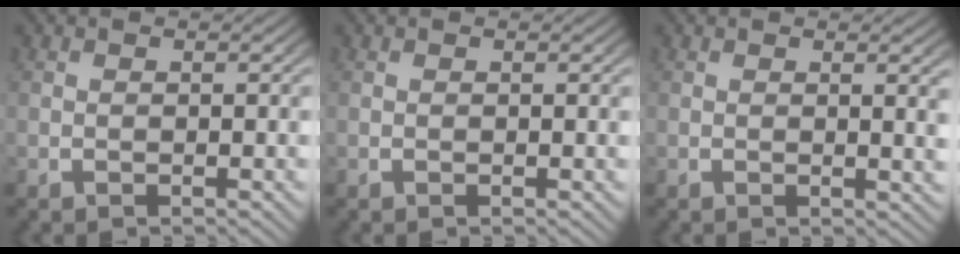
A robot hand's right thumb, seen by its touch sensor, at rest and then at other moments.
{"total": 0.0}
{"total": 1.4, "force": [0.7, -0.1, 1.3], "torque": [-0.018, -0.004, 0.011]}